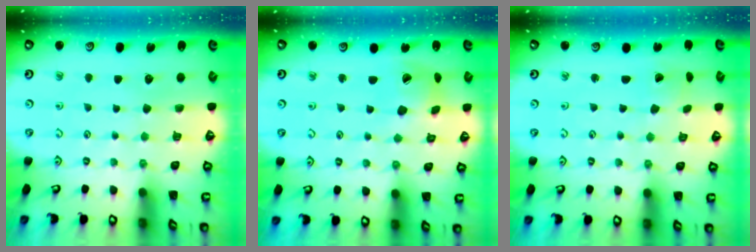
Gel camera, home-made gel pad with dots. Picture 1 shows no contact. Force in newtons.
{"total": 7.4, "press": 7.4, "slide": 0.9}
{"total": 1.2, "press": 1.2, "slide": 0.1}